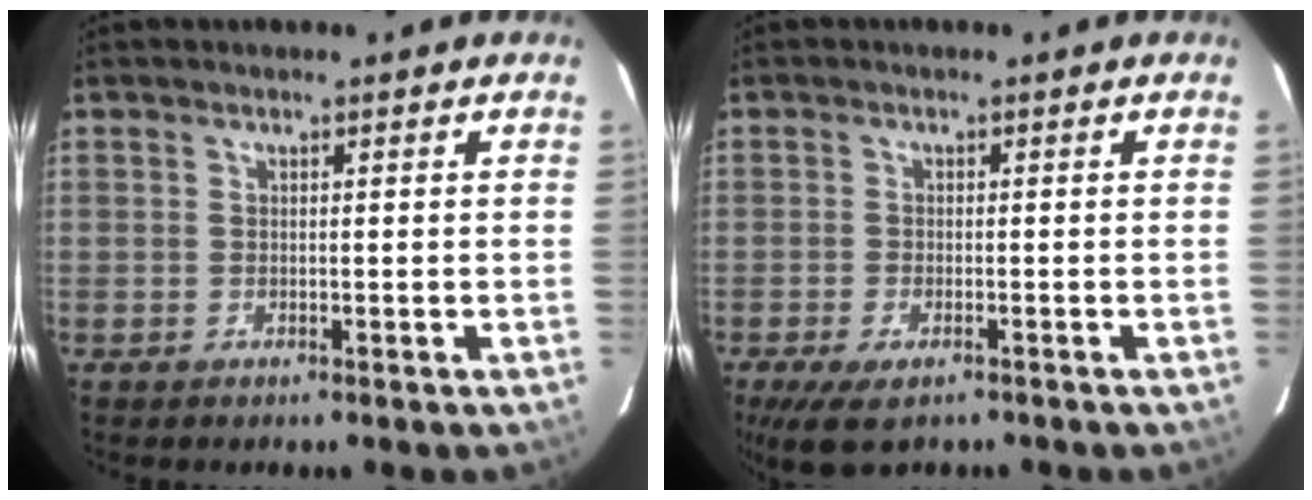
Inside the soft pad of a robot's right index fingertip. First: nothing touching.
{"total": 6.3, "force": [-4.4, 2.5, 3.8], "torque": [-0.067, -0.011, -0.071]}